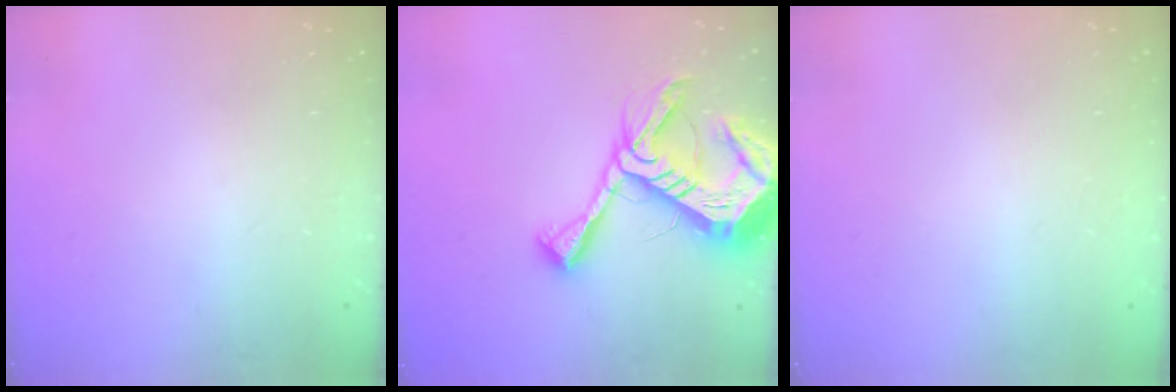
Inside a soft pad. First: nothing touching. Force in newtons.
{"total": 18.8, "press": 18.7, "slide": 1.9}
{"total": 1.9, "press": 1.9, "slide": 0.1}